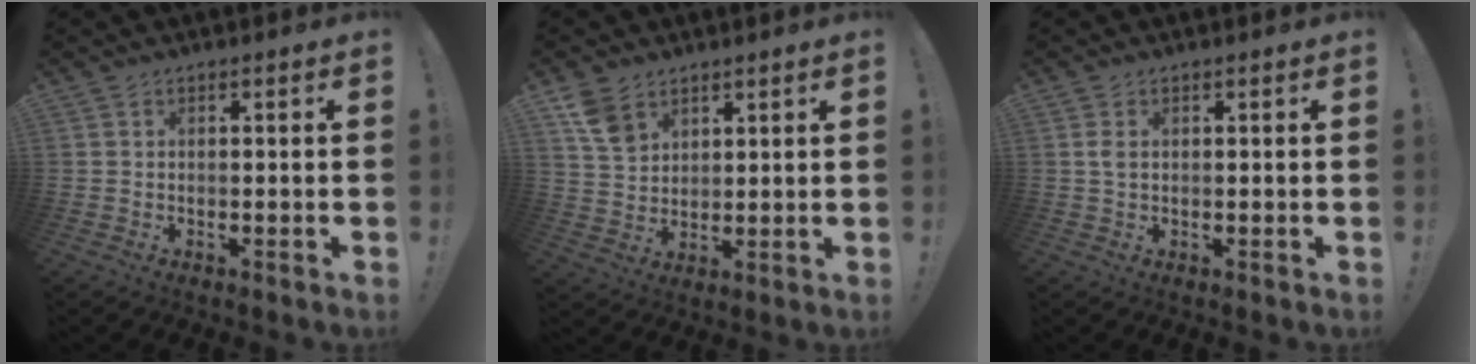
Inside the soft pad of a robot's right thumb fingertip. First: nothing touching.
{"total": 8.4, "force": [5.1, 5.6, 3.7], "torque": [-0.064, -0.019, 0.103]}
{"total": 1.6, "force": [0.2, 0.8, 1.4], "torque": [-0.038, 0.007, 0.005]}